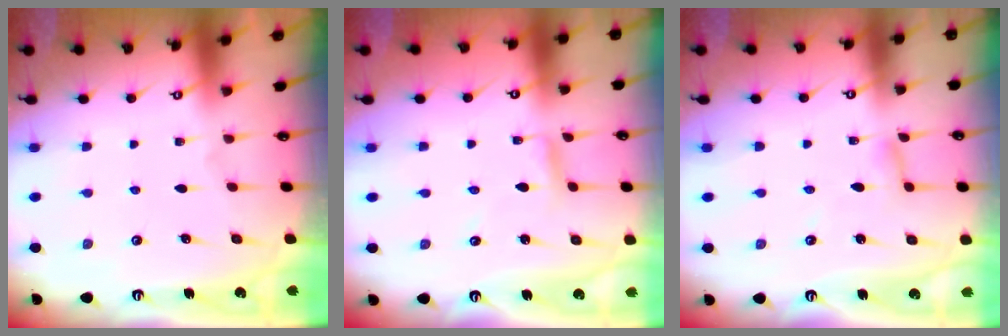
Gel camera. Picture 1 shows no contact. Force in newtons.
{"total": 2.9, "press": 2.9, "slide": 0.1}
{"total": 2.5, "press": 2.5, "slide": 0.2}